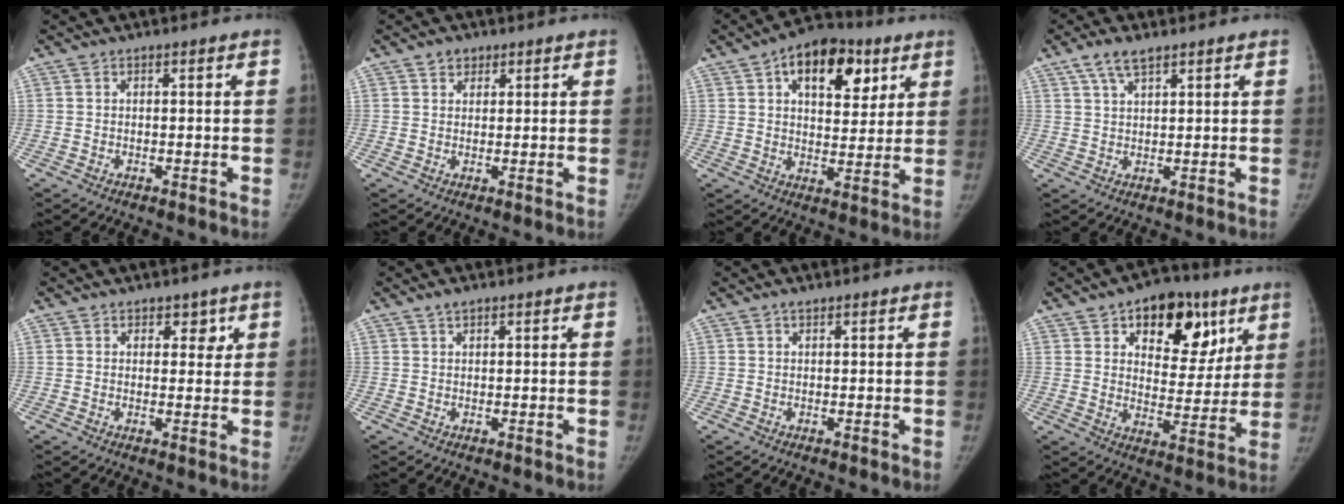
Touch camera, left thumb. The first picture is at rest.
{"total": 2.3, "force": [1.4, 1.7, 0.6], "torque": [0.005, -0.006, 0.019]}
{"total": 15.4, "force": [7.0, 8.8, 10.6], "torque": [-0.106, -0.010, 0.104]}
{"total": 4.9, "force": [3.3, 1.8, 3.2], "torque": [-0.058, -0.004, 0.066]}
{"total": 3.0, "force": [1.7, 2.1, 1.3], "torque": [0.015, -0.009, 0.021]}
{"total": 1.5, "force": [1.1, 0.6, 0.8], "torque": [-0.011, -0.002, 0.018]}
{"total": 0.7, "force": [0.5, 0.3, 0.4], "torque": [-0.005, -0.002, 0.008]}
{"total": 16.4, "force": [8.3, 9.9, 10.1], "torque": [-0.079, -0.030, 0.122]}